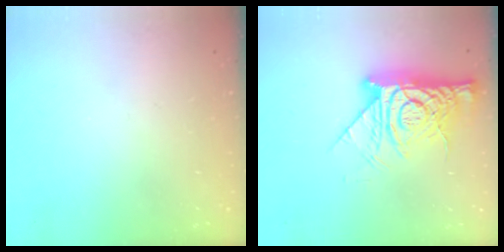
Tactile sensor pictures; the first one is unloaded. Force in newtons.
{"total": 15.0, "press": 15.0, "slide": 1.3}